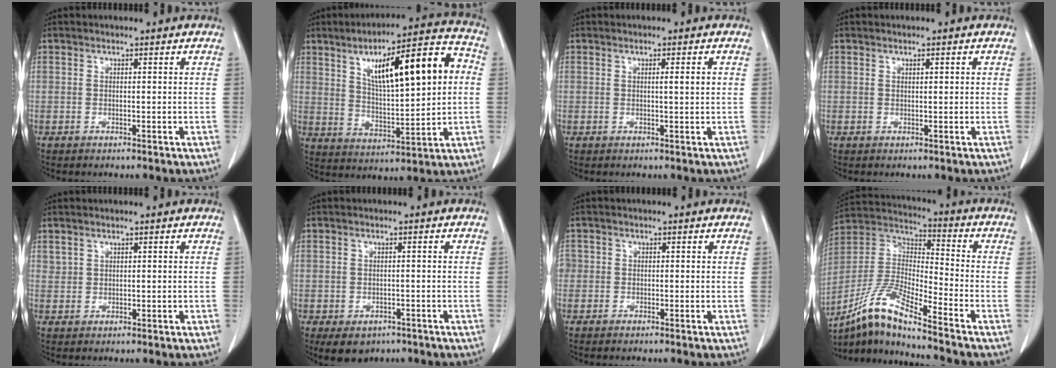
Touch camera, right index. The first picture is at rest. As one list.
[{"total": 17.9, "force": [4.4, 4.0, 16.9], "torque": [-0.257, 0.032, 0.072]}, {"total": 1.7, "force": [0.3, -0.2, 1.7], "torque": [-0.028, 0.000, 0.005]}, {"total": 0.8, "force": [0.3, 0.1, 0.7], "torque": [-0.014, 0.001, 0.005]}, {"total": 0.9, "force": [0.7, 0.5, 0.3], "torque": [-0.003, 0.003, 0.018]}, {"total": 5.4, "force": [-3.4, 3.7, 2.1], "torque": [-0.027, 0.000, -0.040]}, {"total": 1.5, "force": [-0.7, 1.3, 0.3], "torque": [-0.005, 0.004, -0.017]}, {"total": 12.6, "force": [-10.1, 0.0, 7.4], "torque": [-0.163, 0.003, -0.195]}]